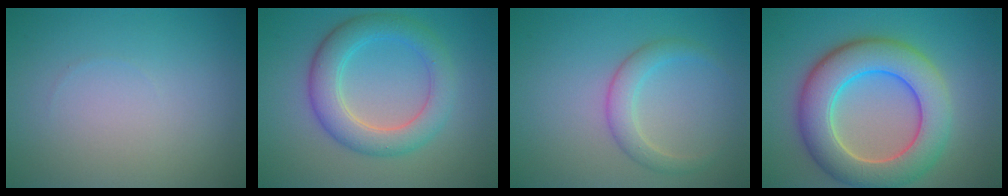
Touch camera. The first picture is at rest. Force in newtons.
{"total": 5.3, "press": 5.3, "slide": 0.1}
{"total": 2.5, "press": 2.5, "slide": 0.2}
{"total": 9.2, "press": 9.2, "slide": 0.4}